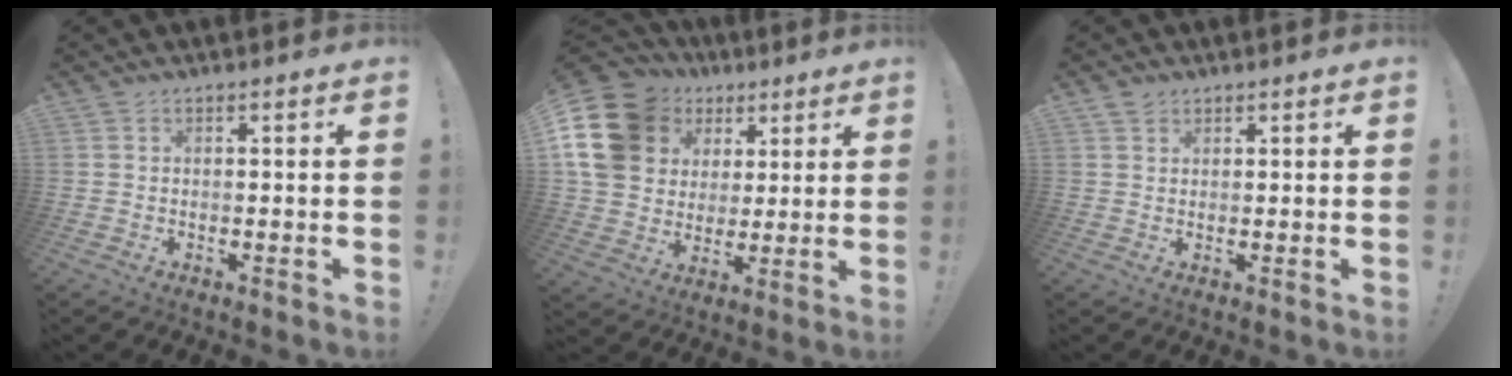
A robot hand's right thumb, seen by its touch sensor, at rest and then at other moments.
{"total": 19.2, "force": [7.2, 15.2, 9.4], "torque": [-0.175, -0.020, 0.155]}
{"total": 1.9, "force": [1.4, 1.3, 0.4], "torque": [-0.009, -0.002, 0.027]}